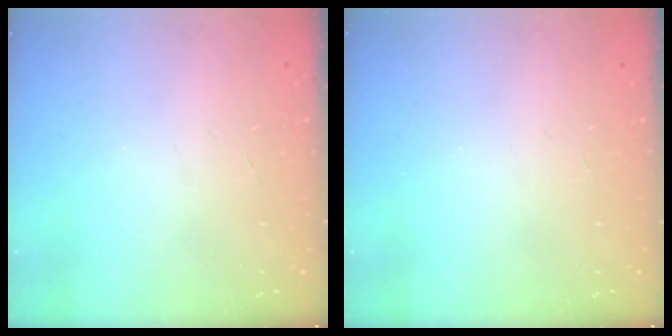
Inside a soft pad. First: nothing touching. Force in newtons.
{"total": 0.0}